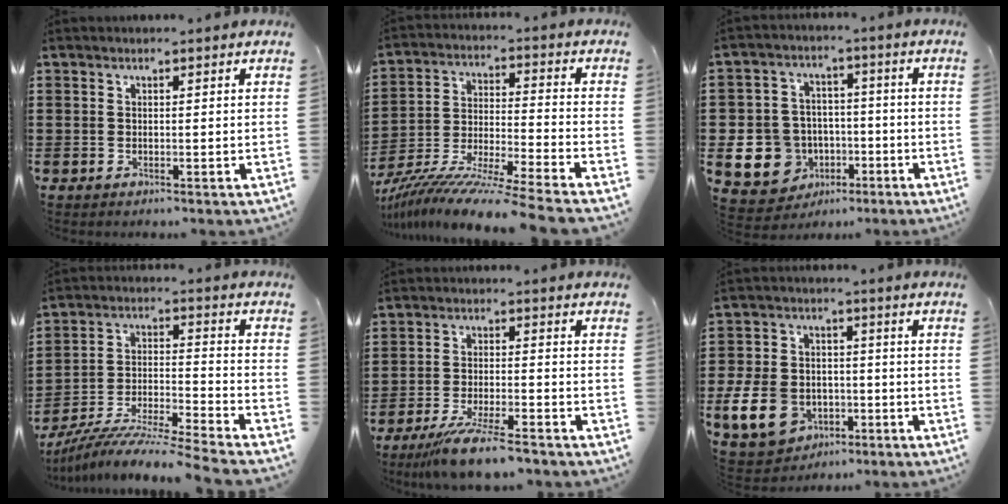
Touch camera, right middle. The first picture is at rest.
{"total": 11.2, "force": [-10.3, -1.0, 4.4], "torque": [-0.073, -0.001, -0.204]}
{"total": 9.3, "force": [-3.0, 8.3, 2.9], "torque": [-0.113, 0.011, -0.051]}
{"total": 8.6, "force": [-8.2, -0.9, 2.5], "torque": [-0.045, -0.007, -0.164]}
{"total": 7.3, "force": [-5.9, 0.2, 4.3], "torque": [-0.092, -0.018, -0.109]}
{"total": 10.0, "force": [-3.5, 7.6, 5.5], "torque": [-0.156, 0.011, -0.068]}